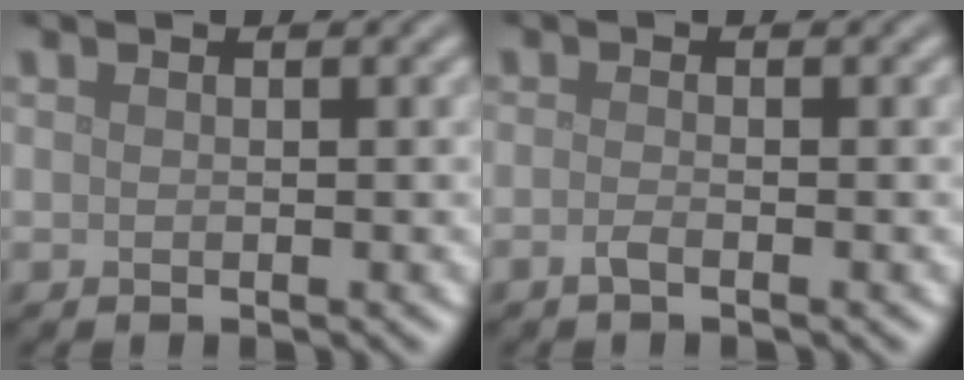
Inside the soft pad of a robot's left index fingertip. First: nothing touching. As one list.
[{"total": 1.1, "force": [-0.6, 0.3, 0.8], "torque": [-0.017, 0.000, -0.015]}]